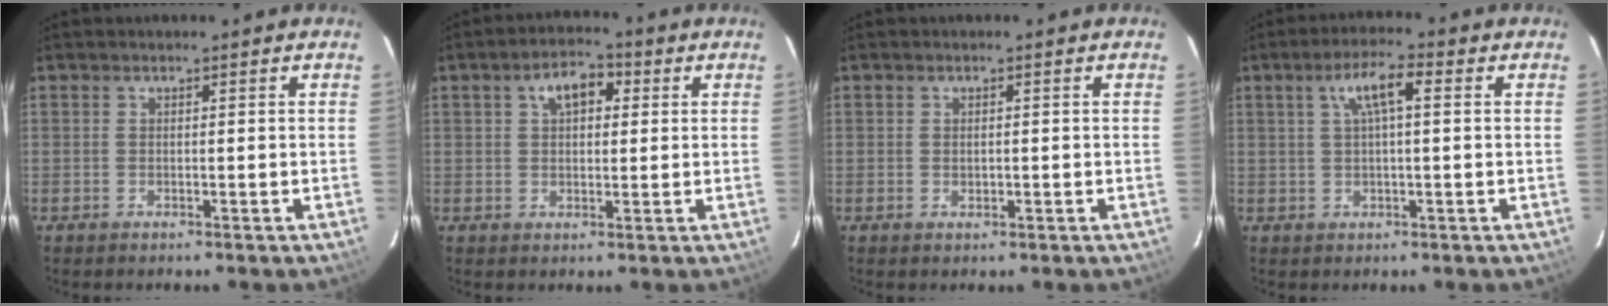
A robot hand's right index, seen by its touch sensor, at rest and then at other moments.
{"total": 6.1, "force": [2.1, 3.6, 4.5], "torque": [-0.074, 0.024, 0.035]}
{"total": 1.0, "force": [0.0, 0.7, 0.6], "torque": [-0.009, 0.000, 0.002]}
{"total": 5.9, "force": [1.7, 1.2, 5.5], "torque": [-0.105, 0.013, 0.033]}